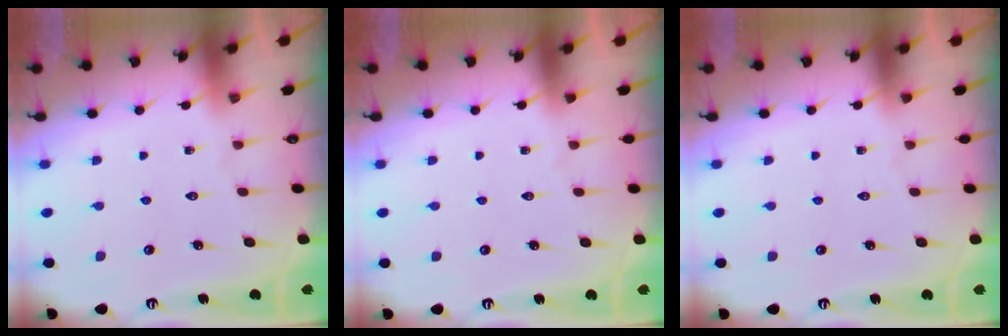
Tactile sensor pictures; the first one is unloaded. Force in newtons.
{"total": 0.0}
{"total": 0.0}